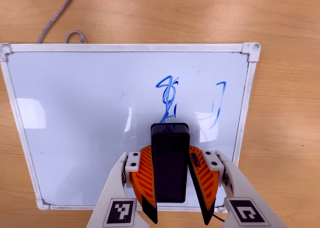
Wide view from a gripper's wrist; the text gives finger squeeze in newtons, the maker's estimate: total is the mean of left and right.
{"total": 7.5, "left": 6.6, "right": 8.4}